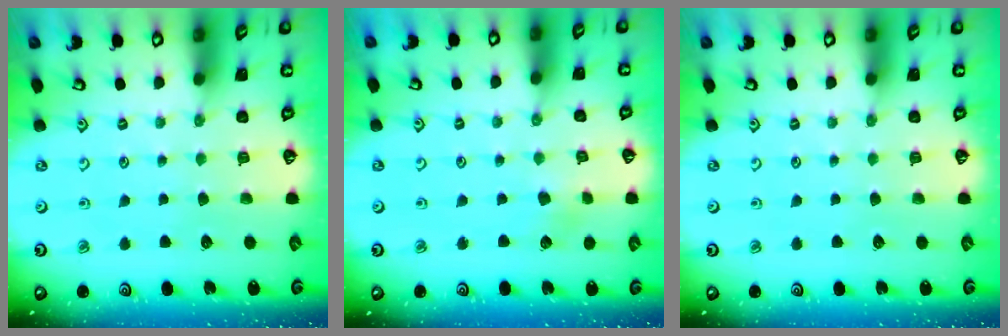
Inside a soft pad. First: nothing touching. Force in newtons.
{"total": 2.4, "press": 2.3, "slide": 0.4}
{"total": 0.0}